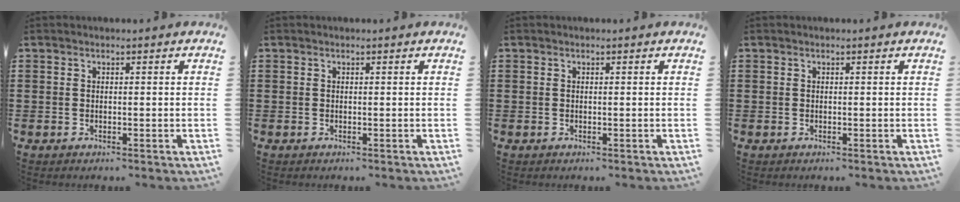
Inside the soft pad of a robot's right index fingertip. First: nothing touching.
{"total": 0.0}
{"total": 0.0}
{"total": 0.0}